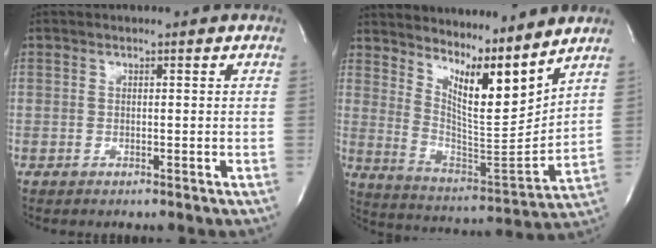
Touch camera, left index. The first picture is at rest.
{"total": 14.7, "force": [10.9, 2.1, 9.7], "torque": [-0.170, -0.023, 0.200]}